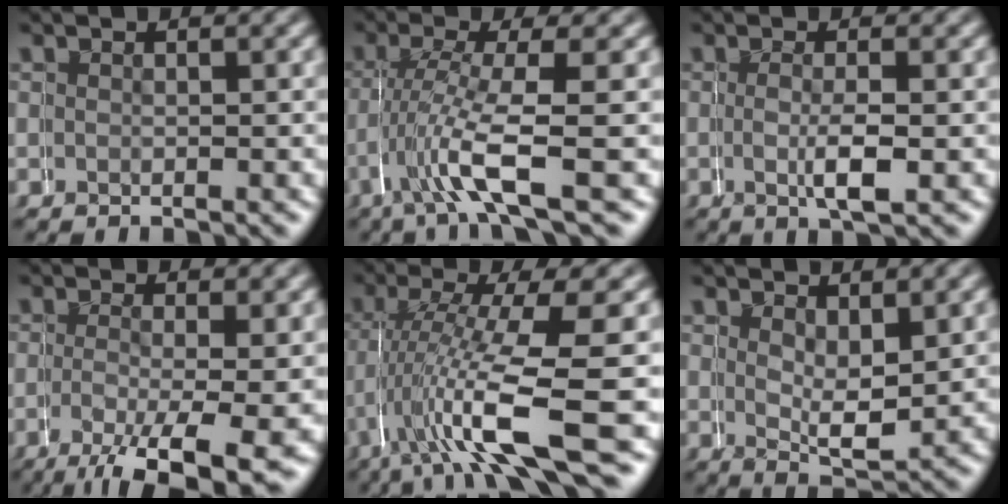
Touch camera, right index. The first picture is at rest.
{"total": 4.1, "force": [-2.2, 0.7, 3.4], "torque": [-0.086, -0.017, -0.027]}
{"total": 1.4, "force": [0.3, 0.0, 1.4], "torque": [-0.023, -0.001, 0.003]}
{"total": 3.0, "force": [-1.4, 0.3, 2.7], "torque": [-0.046, -0.018, -0.016]}
{"total": 7.1, "force": [-1.8, 1.8, 6.7], "torque": [-0.130, -0.019, -0.018]}
{"total": 3.1, "force": [1.8, 1.1, 2.2], "torque": [-0.035, -0.002, 0.031]}